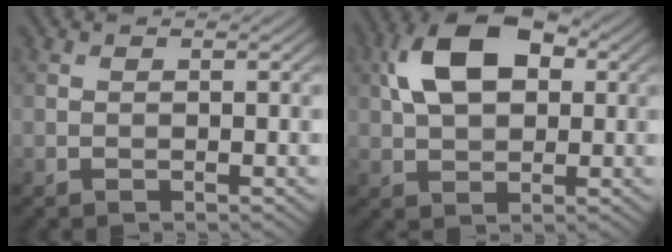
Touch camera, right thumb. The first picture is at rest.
{"total": 10.6, "force": [2.8, 6.4, 8.0], "torque": [-0.166, 0.023, 0.041]}